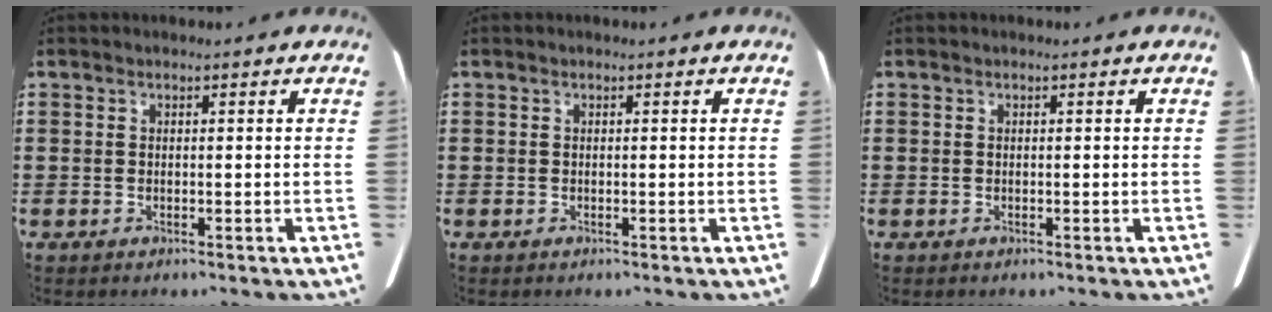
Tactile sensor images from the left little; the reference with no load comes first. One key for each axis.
{"total": 0.0}
{"total": 0.0}